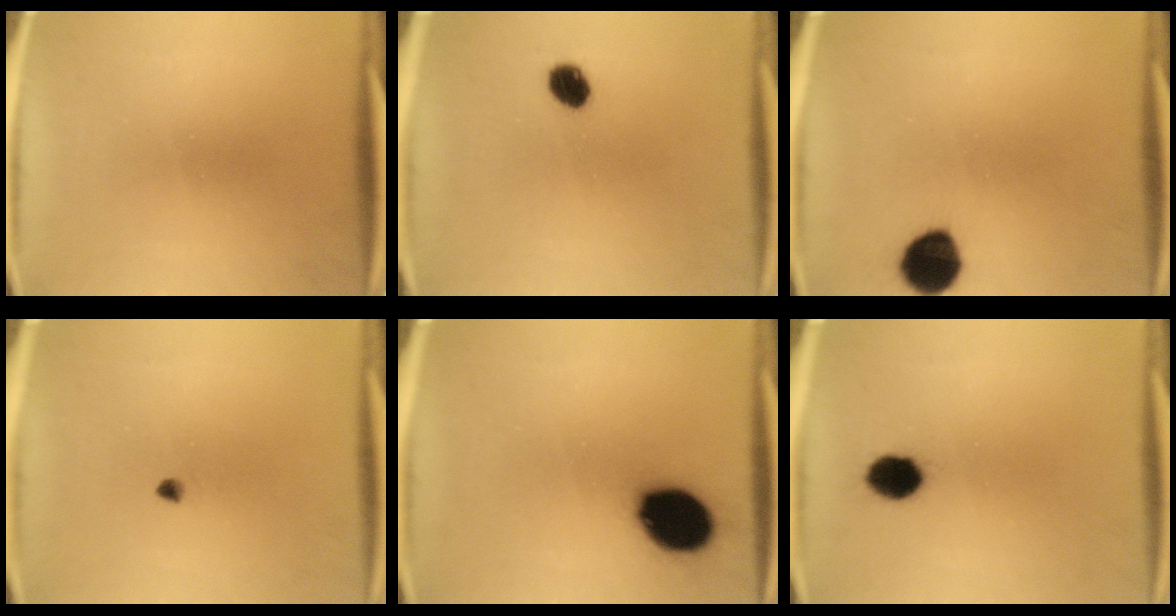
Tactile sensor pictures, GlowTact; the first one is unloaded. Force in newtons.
{"total": 4.3}
{"total": 9.7}
{"total": 1.1}
{"total": 14.7}
{"total": 5.7}